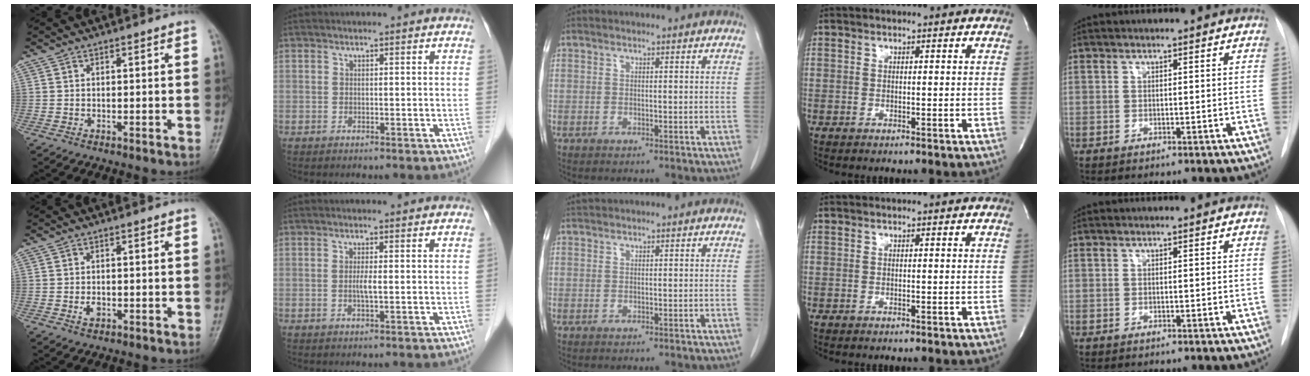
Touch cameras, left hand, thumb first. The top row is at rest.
{"thumb": {"total": 1.7, "force": [-0.4, 1.1, 1.2], "torque": [-0.018, 0.000, -0.007]}, "index": {"total": 1.6, "force": [-0.1, 0.0, 1.6], "torque": [-0.033, -0.002, -0.003]}, "middle": {"total": 0.7, "force": [0.6, -0.1, 0.0], "torque": [-0.008, 0.009, 0.017]}}